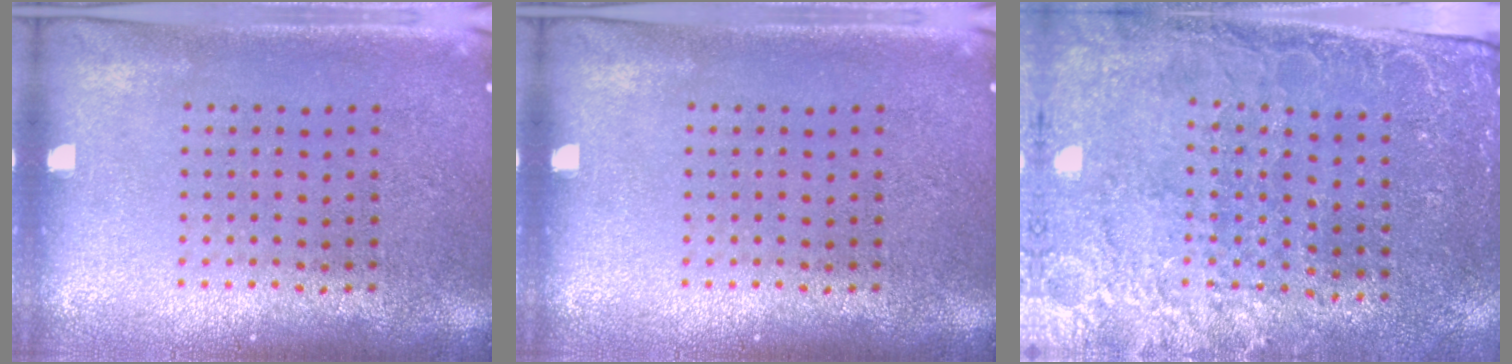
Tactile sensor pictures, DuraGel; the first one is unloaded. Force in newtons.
{"total": 0.0}
{"total": 2.8, "press": 2.6, "slide": 1.1}